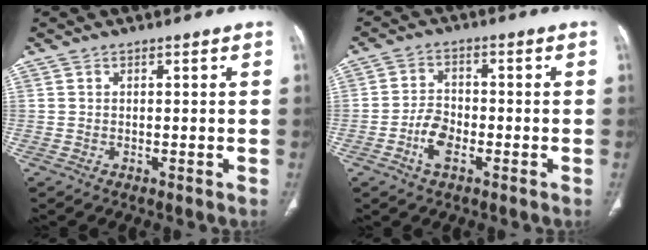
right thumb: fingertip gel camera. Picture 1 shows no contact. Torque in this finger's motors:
{"motor_torque": [0.85, 0.73, 0.74, -0.54, 0.03]}